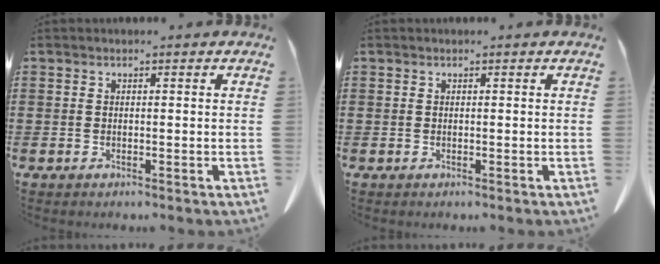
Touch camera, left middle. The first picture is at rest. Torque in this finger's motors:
{"motor_torque": [2.14, 0.00, -0.84, -0.21]}